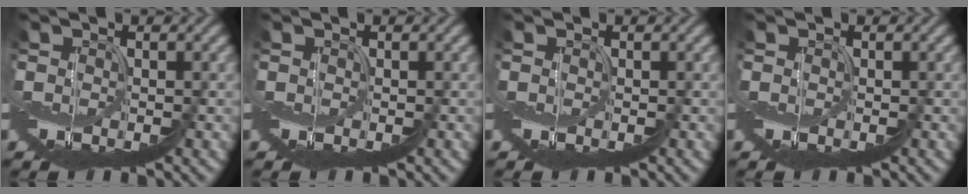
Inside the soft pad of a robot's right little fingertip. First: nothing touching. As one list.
[{"total": 0.0}, {"total": 0.0}, {"total": 0.0}]